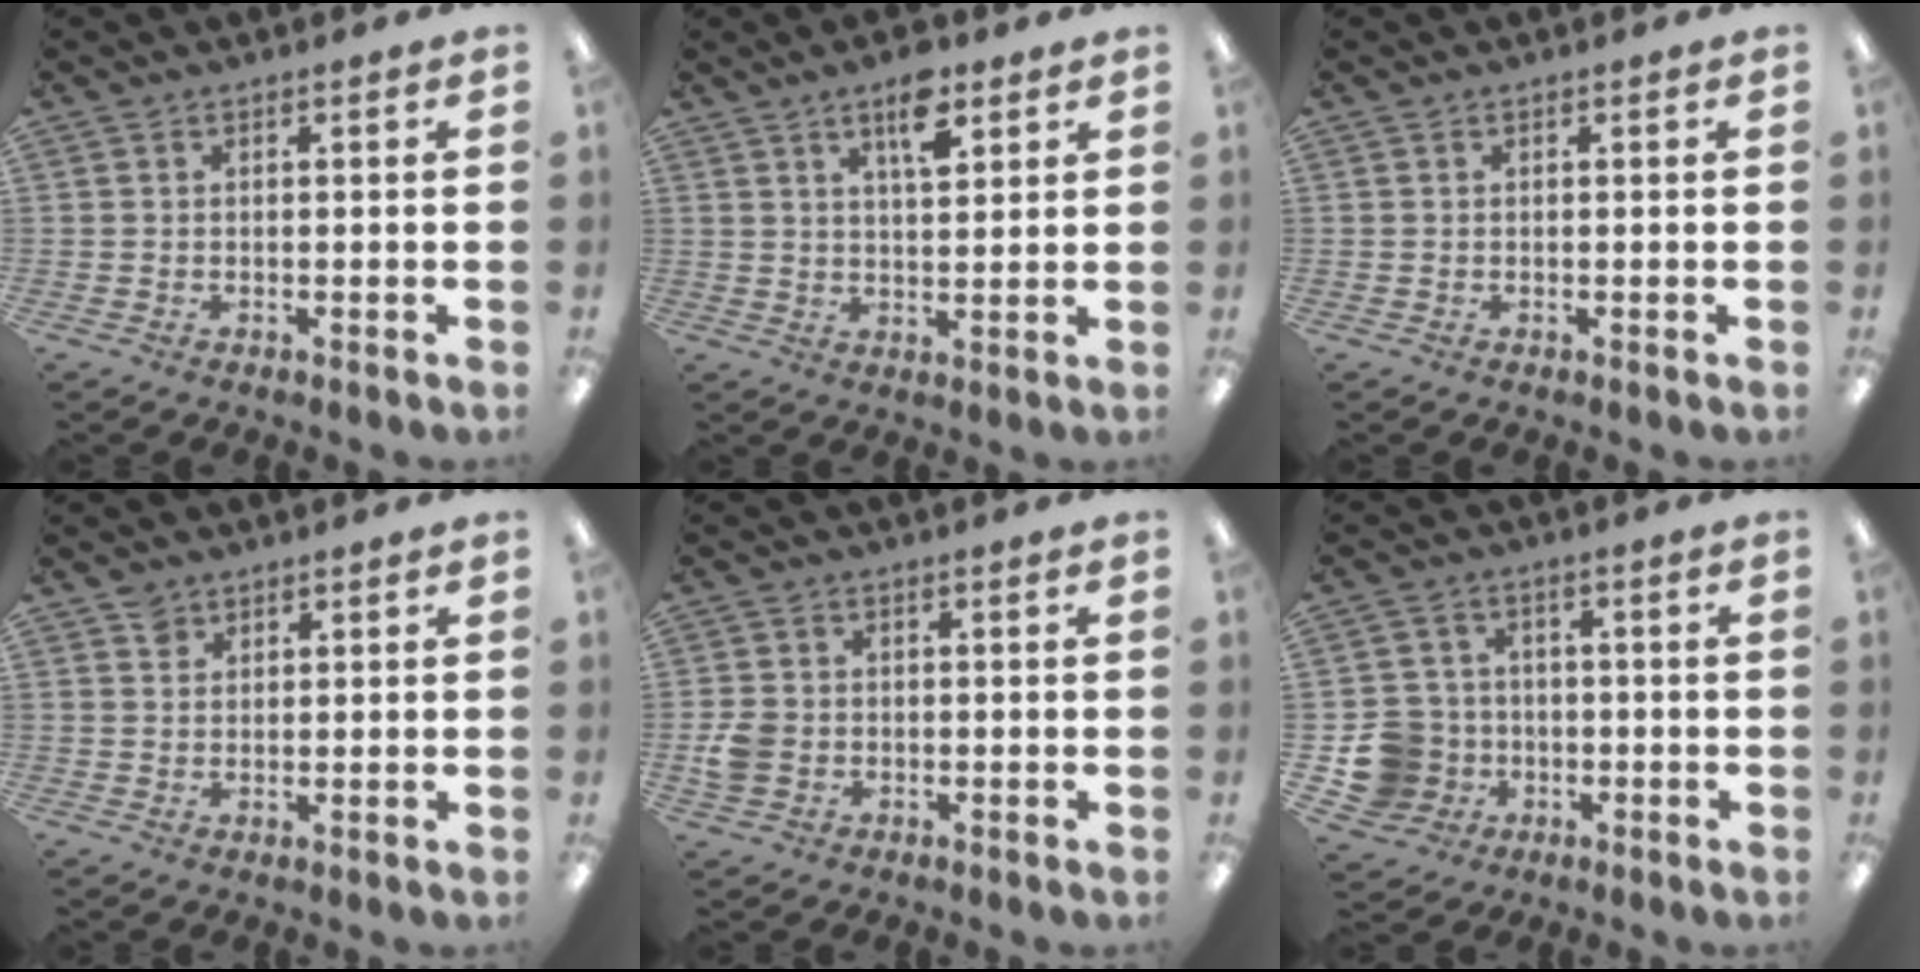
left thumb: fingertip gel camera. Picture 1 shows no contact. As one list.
[{"total": 8.4, "force": [5.0, 3.5, 5.7], "torque": [-0.083, -0.021, 0.081]}, {"total": 0.0}, {"total": 2.3, "force": [1.7, 1.4, 0.3], "torque": [0.001, -0.006, 0.033]}, {"total": 4.9, "force": [-0.9, 4.1, 2.4], "torque": [-0.038, 0.005, -0.016]}, {"total": 9.7, "force": [-2.4, 9.1, 2.5], "torque": [-0.077, 0.026, -0.035]}]